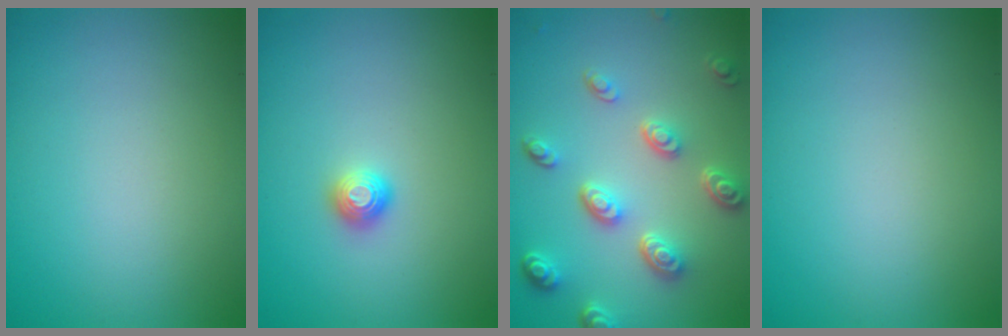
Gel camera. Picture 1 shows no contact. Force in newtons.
{"total": 1.1, "press": 1.1, "slide": 0.1}
{"total": 4.7, "press": 3.6, "slide": 3.1}
{"total": 0.0}